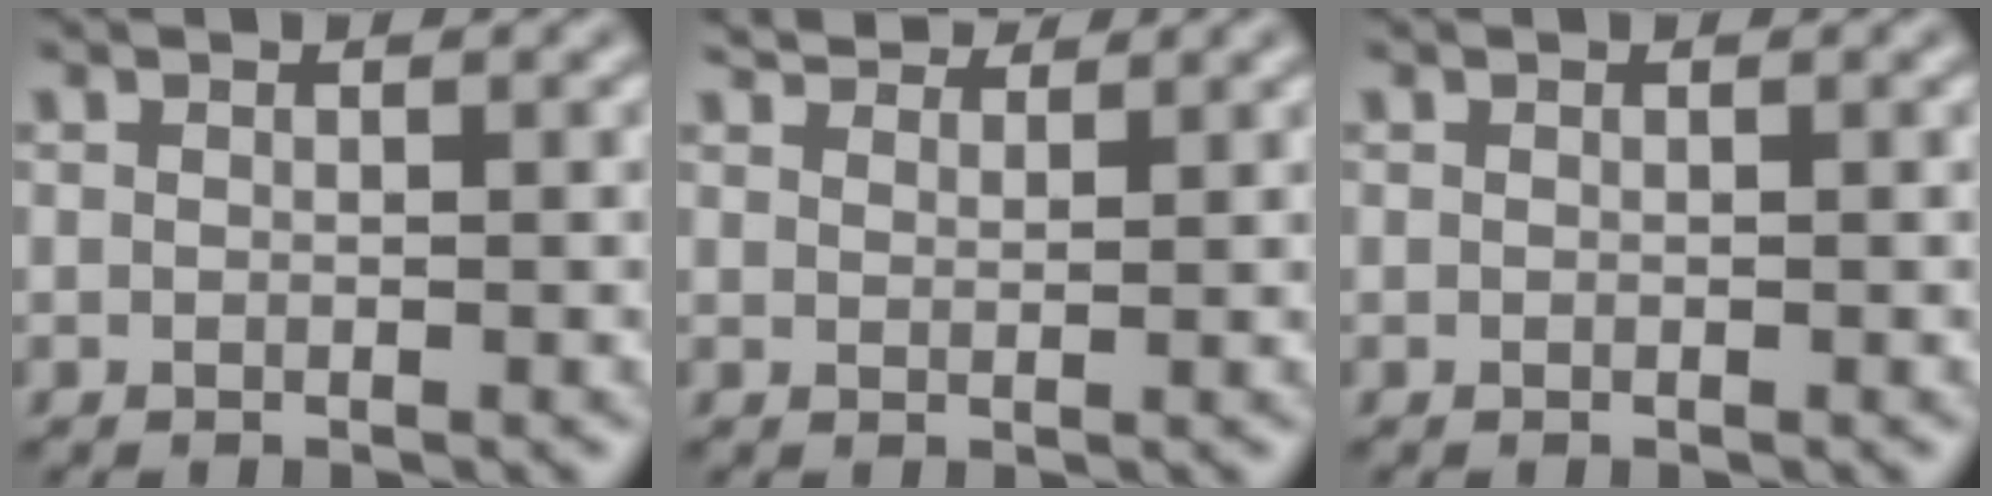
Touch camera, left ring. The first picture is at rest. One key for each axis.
{"total": 3.1, "fx": 2.9, "fy": 0.5, "fz": 0.8, "tx": -0.015, "ty": 0.003, "tz": 0.045}
{"total": 0.0}